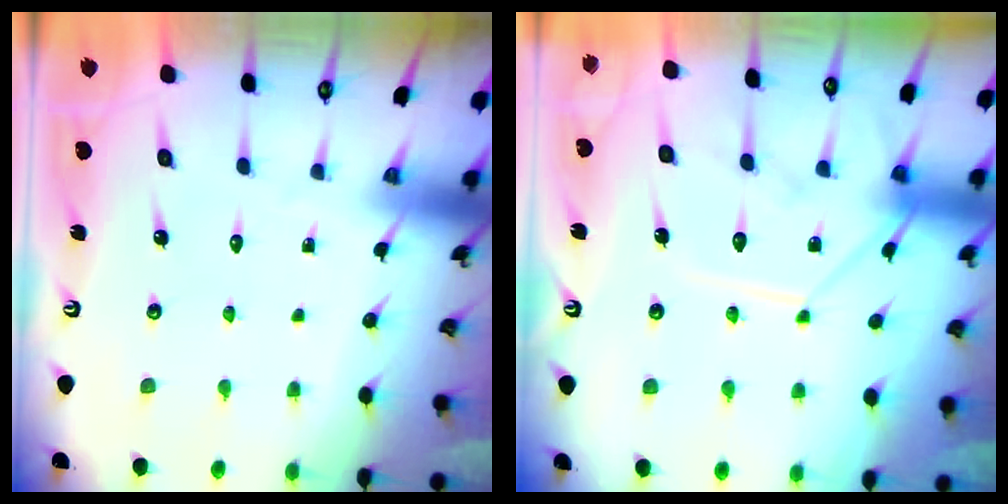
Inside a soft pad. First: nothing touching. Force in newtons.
{"total": 11.2, "press": 11.1, "slide": 1.4}